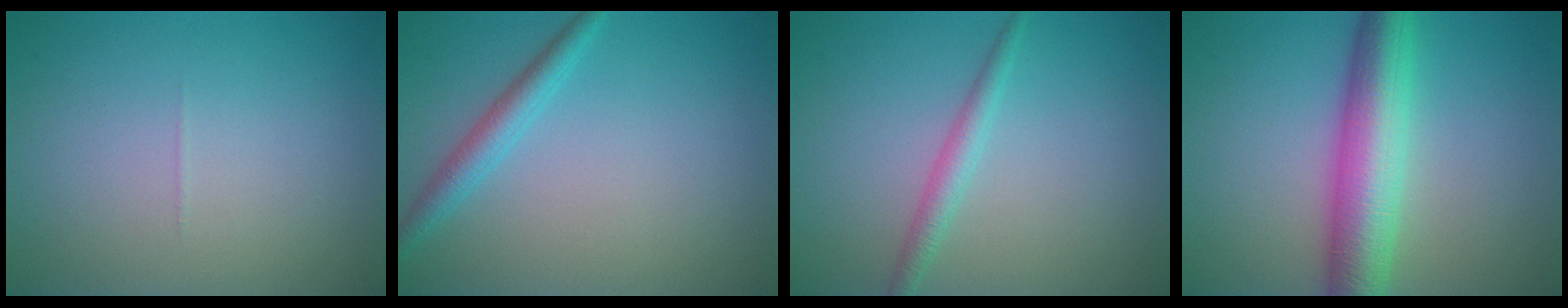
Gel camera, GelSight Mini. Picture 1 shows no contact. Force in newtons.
{"total": 2.4, "press": 2.4, "slide": 0.1}
{"total": 1.9, "press": 1.9, "slide": 0.1}
{"total": 7.5, "press": 7.5, "slide": 0.1}